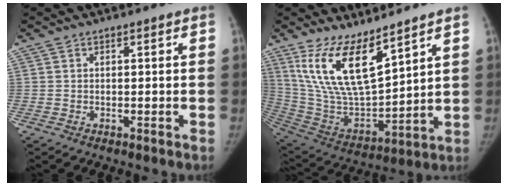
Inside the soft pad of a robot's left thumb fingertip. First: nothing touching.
{"total": 16.7, "force": [10.5, 5.5, 11.8], "torque": [-0.206, -0.065, 0.222]}